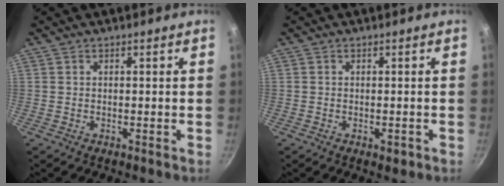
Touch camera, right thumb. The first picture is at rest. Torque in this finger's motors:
{"motor_torque": [-0.22, -0.02, -0.22, 0.08, -0.02]}